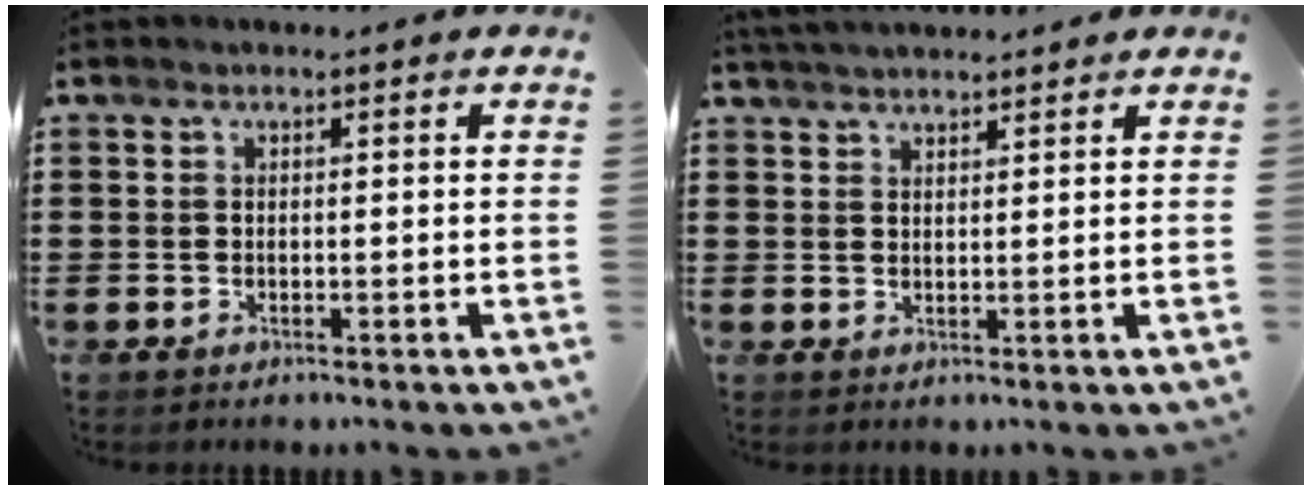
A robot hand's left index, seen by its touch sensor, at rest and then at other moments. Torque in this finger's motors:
{"motor_torque": [0.18, 0.13, 0.40, 0.05]}